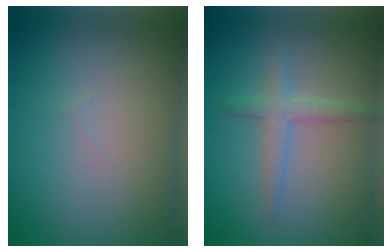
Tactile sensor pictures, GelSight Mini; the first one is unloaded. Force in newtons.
{"total": 2.0, "press": 2.0, "slide": 0.1}